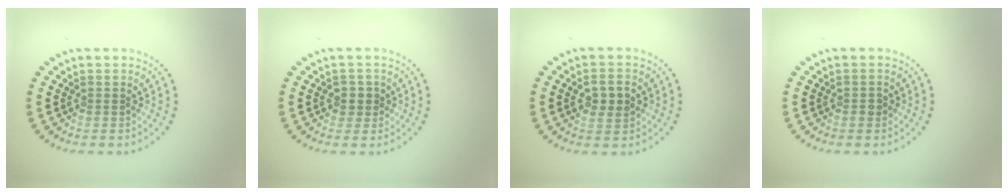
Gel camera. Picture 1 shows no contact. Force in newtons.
{"total": 1.5, "press": 1.2, "slide": 0.8}
{"total": 2.6, "press": 2.6, "slide": 0.2}
{"total": 0.8, "press": 0.8, "slide": 0.2}